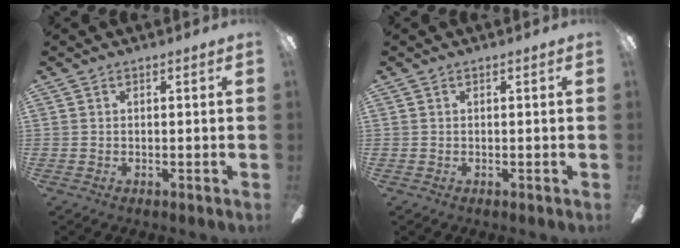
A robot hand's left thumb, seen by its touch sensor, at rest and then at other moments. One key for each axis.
{"total": 0.0}